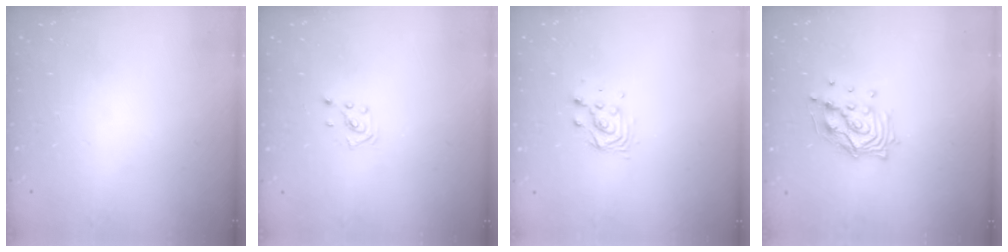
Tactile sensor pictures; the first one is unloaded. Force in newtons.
{"total": 2.0, "press": 2.0, "slide": 0.6}
{"total": 5.0, "press": 5.0, "slide": 0.1}
{"total": 12.0, "press": 12.0, "slide": 0.9}